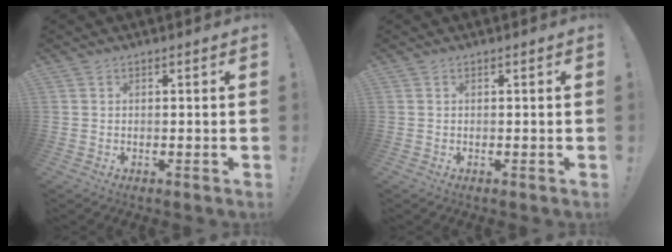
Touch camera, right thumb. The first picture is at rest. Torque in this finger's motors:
{"motor_torque": [-0.03, 0.02, 0.05, -0.08, 0.06]}